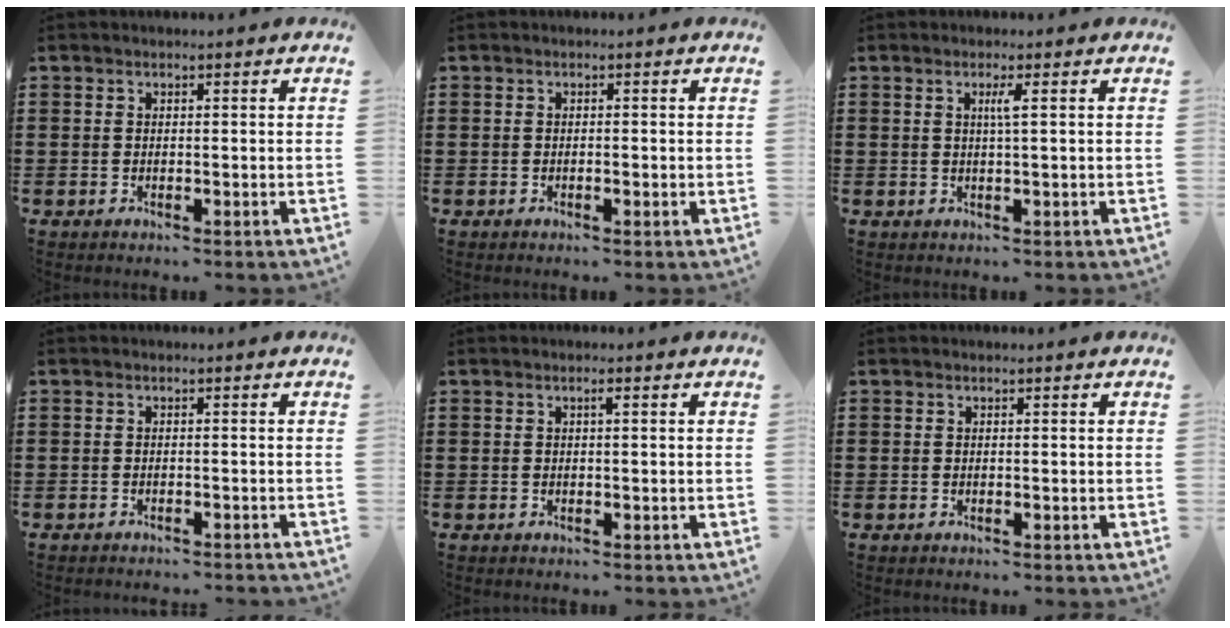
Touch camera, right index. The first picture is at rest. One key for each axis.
{"total": 0.8, "fx": -0.1, "fy": 0.3, "fz": 0.7, "tx": -0.014, "ty": 0.001, "tz": -0.002}
{"total": 1.8, "fx": 0.4, "fy": -0.3, "fz": 1.7, "tx": -0.033, "ty": -0.004, "tz": 0.004}
{"total": 0.9, "fx": -0.8, "fy": -0.1, "fz": 0.1, "tx": -0.005, "ty": 0.000, "tz": -0.017}
{"total": 0.8, "fx": 0.2, "fy": 0.0, "fz": 0.8, "tx": -0.015, "ty": 0.000, "tz": 0.003}
{"total": 0.0}